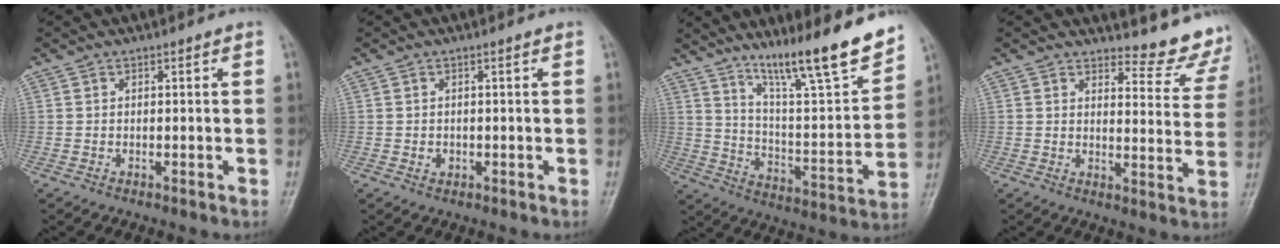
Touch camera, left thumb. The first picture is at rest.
{"total": 1.2, "force": [-0.1, 0.9, 0.7], "torque": [-0.007, 0.000, 0.001]}
{"total": 18.1, "force": [13.6, 2.2, 11.8], "torque": [-0.160, -0.082, 0.228]}
{"total": 9.3, "force": [9.0, 2.1, 1.3], "torque": [0.011, -0.101, 0.093]}